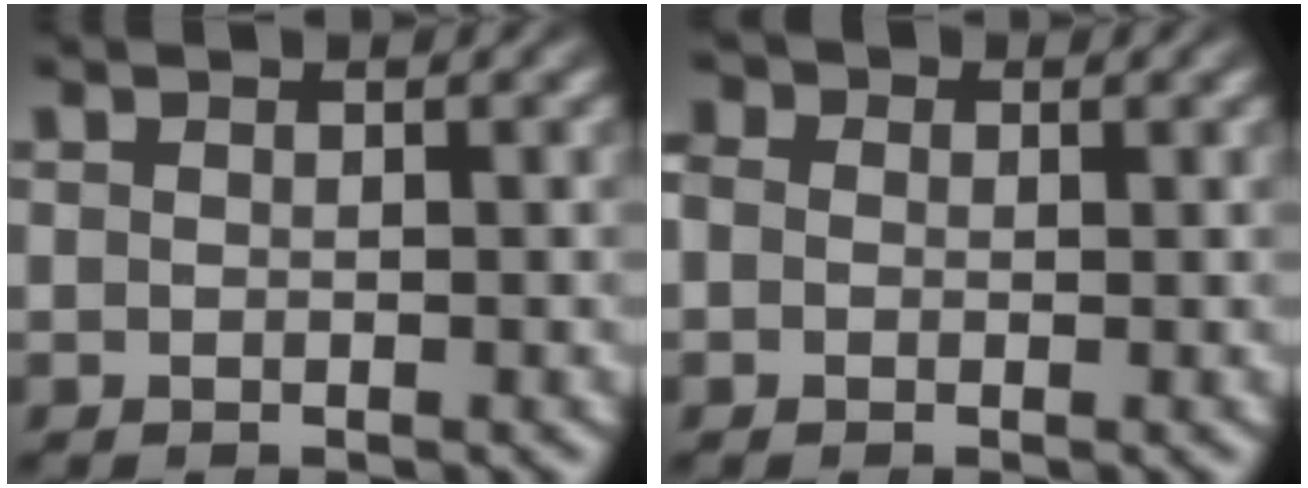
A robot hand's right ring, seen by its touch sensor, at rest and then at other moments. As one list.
[{"total": 4.1, "force": [0.3, 3.8, 1.5], "torque": [-0.039, 0.006, -0.008]}]